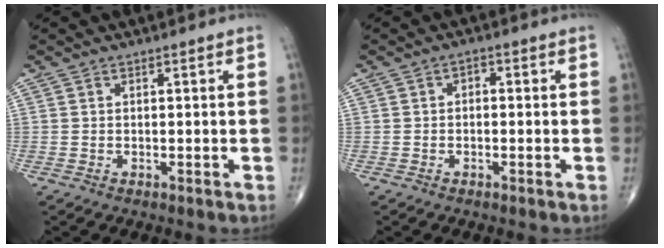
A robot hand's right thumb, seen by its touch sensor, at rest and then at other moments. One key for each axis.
{"total": 1.4, "fx": -0.1, "fy": 1.0, "fz": 1.1, "tx": -0.004, "ty": 0.007, "tz": -0.009}